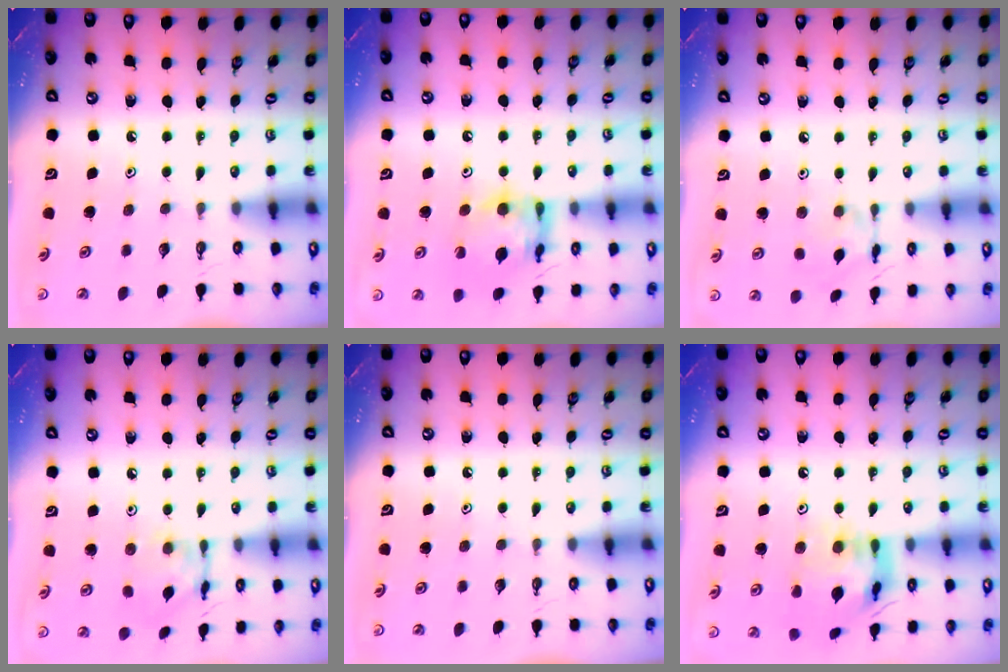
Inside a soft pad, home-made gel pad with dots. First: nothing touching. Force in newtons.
{"total": 11.7, "press": 11.7, "slide": 1.1}
{"total": 4.7, "press": 4.7, "slide": 0.2}
{"total": 9.7, "press": 9.6, "slide": 0.7}
{"total": 0.0}
{"total": 16.9, "press": 16.8, "slide": 1.7}